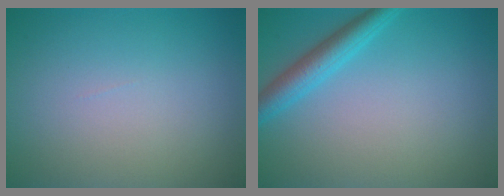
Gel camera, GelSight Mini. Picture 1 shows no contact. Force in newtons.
{"total": 3.1, "press": 3.1, "slide": 0.2}